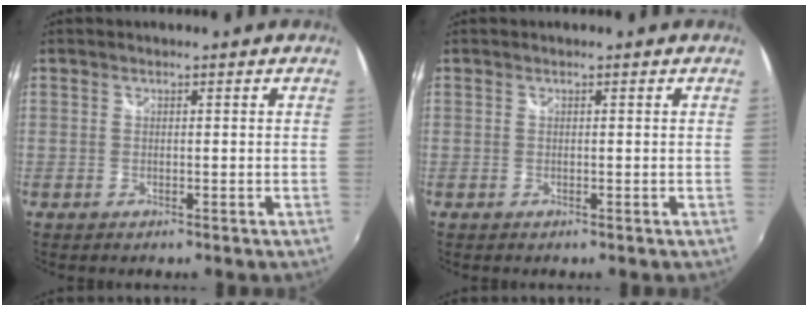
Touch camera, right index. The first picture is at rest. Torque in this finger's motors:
{"motor_torque": [-0.03, -0.03, 0.06, 0.00]}